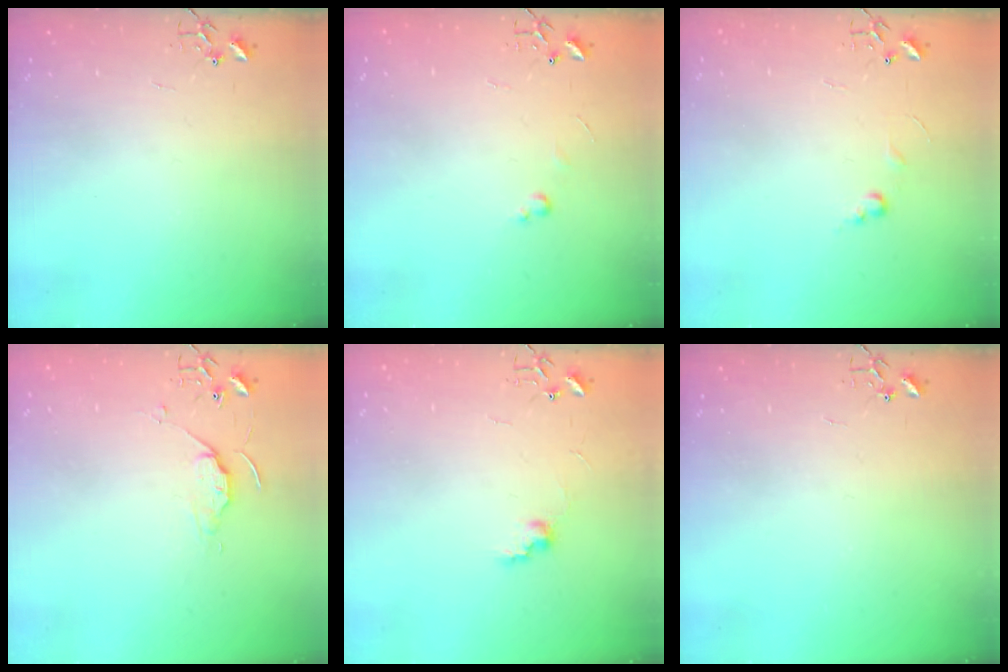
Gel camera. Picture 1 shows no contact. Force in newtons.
{"total": 3.4, "press": 3.4, "slide": 0.5}
{"total": 5.8, "press": 5.8, "slide": 0.7}
{"total": 6.1, "press": 6.0, "slide": 0.6}
{"total": 7.5, "press": 7.4, "slide": 0.8}
{"total": 0.0}